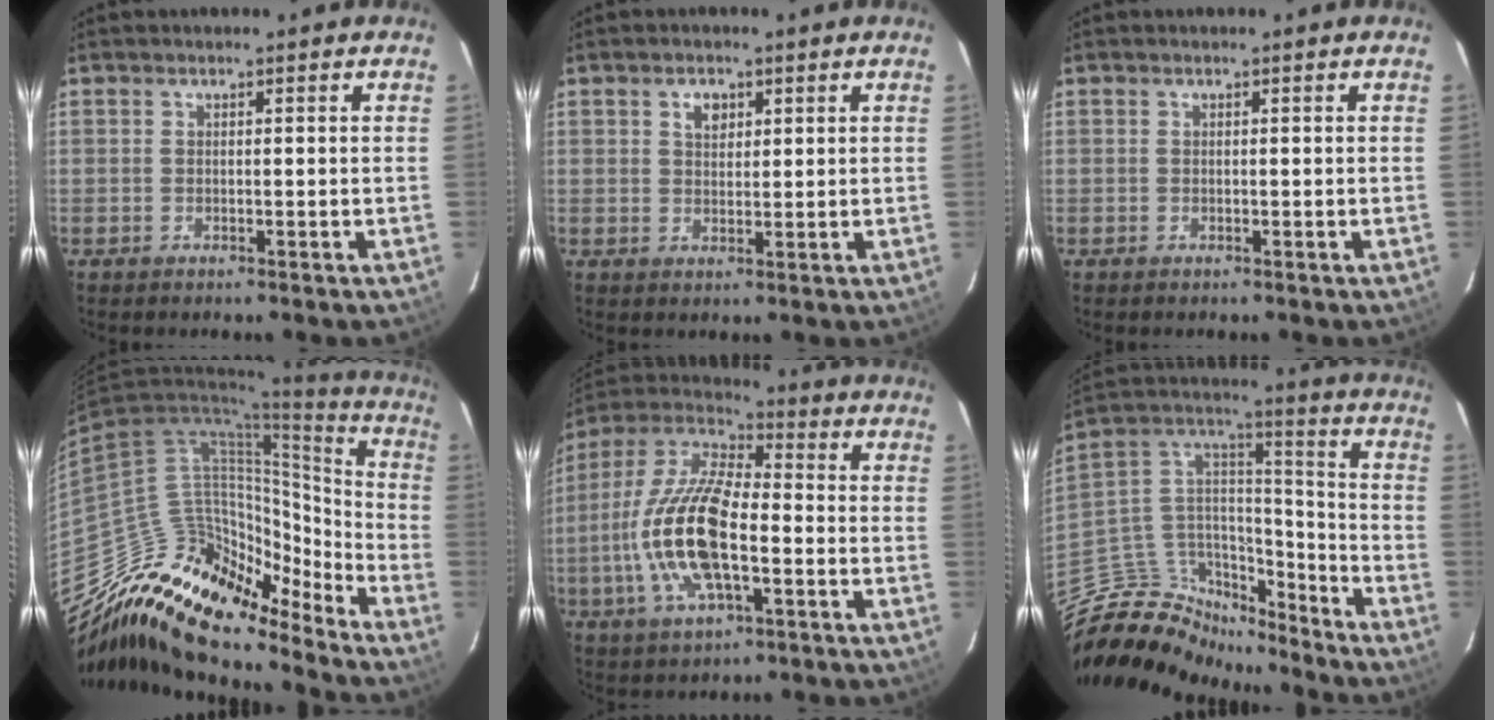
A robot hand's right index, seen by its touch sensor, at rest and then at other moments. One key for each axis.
{"total": 3.3, "fx": 1.5, "fy": 2.3, "fz": 1.8, "tx": -0.027, "ty": 0.007, "tz": 0.027}
{"total": 0.0}
{"total": 20.8, "fx": -18.0, "fy": 6.7, "fz": 8.0, "tx": -0.125, "ty": 0.024, "tz": -0.312}
{"total": 18.2, "fx": -4.1, "fy": 7.3, "fz": 16.2, "tx": -0.336, "ty": -0.002, "tz": -0.085}
{"total": 17.1, "fx": -13.5, "fy": 8.6, "fz": 6.2, "tx": -0.141, "ty": 0.063, "tz": -0.230}